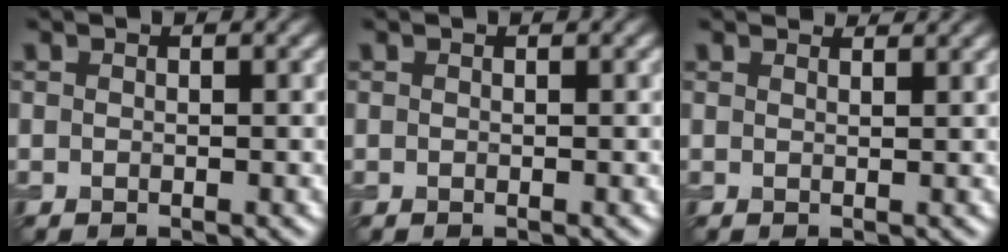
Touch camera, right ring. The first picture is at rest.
{"total": 0.0}
{"total": 2.3, "force": [2.2, 0.3, 0.5], "torque": [-0.014, 0.003, 0.023]}